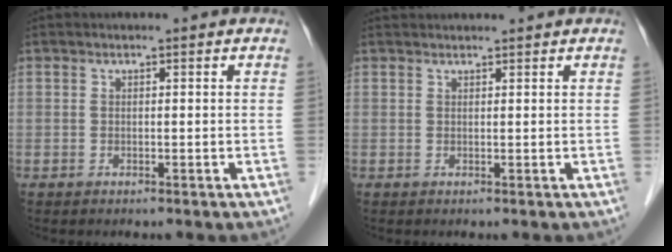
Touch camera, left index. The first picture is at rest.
{"total": 3.0, "force": [2.9, 0.3, 0.5], "torque": [-0.006, 0.029, 0.043]}